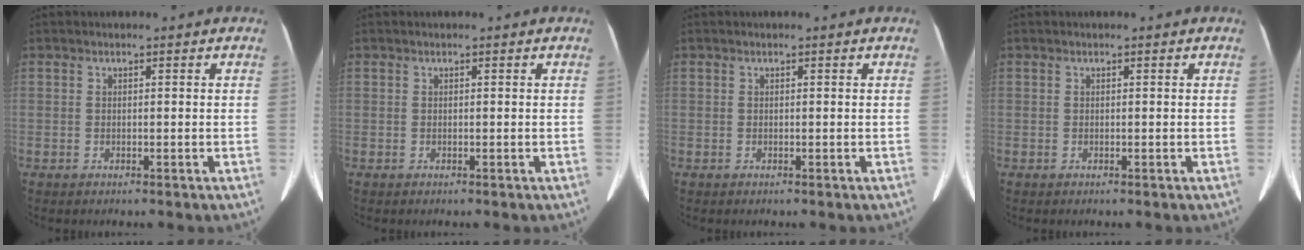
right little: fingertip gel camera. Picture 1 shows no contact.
{"total": 0.0}
{"total": 0.0}
{"total": 0.0}